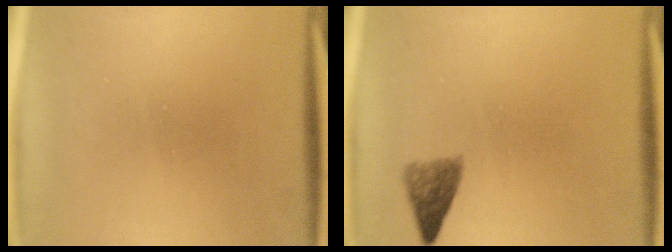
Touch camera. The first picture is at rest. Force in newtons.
{"total": 2.9}